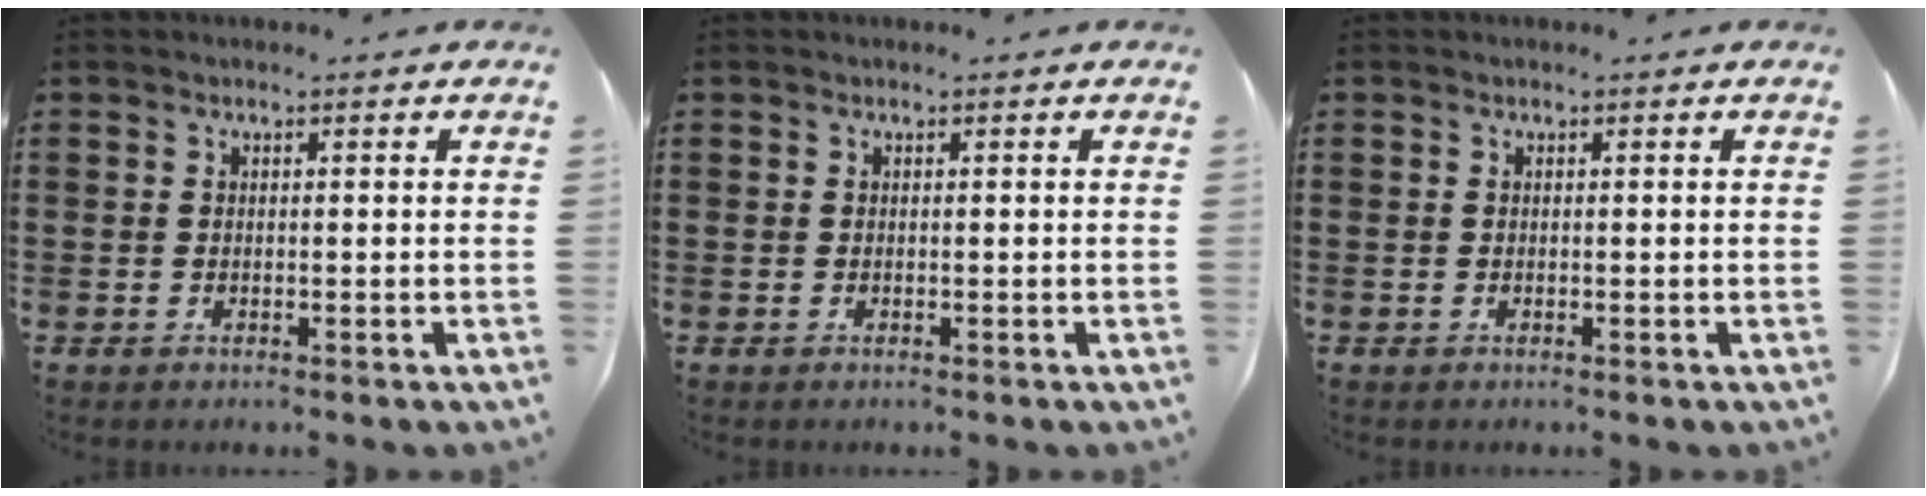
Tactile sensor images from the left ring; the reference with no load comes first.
{"total": 0.0}
{"total": 0.0}